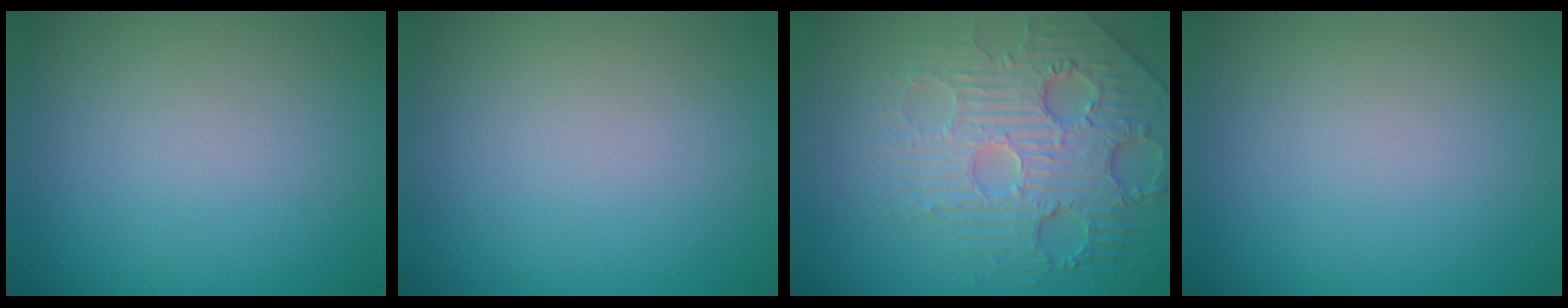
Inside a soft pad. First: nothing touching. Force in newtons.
{"total": 0.0}
{"total": 6.5, "press": 5.1, "slide": 4.1}
{"total": 0.0}